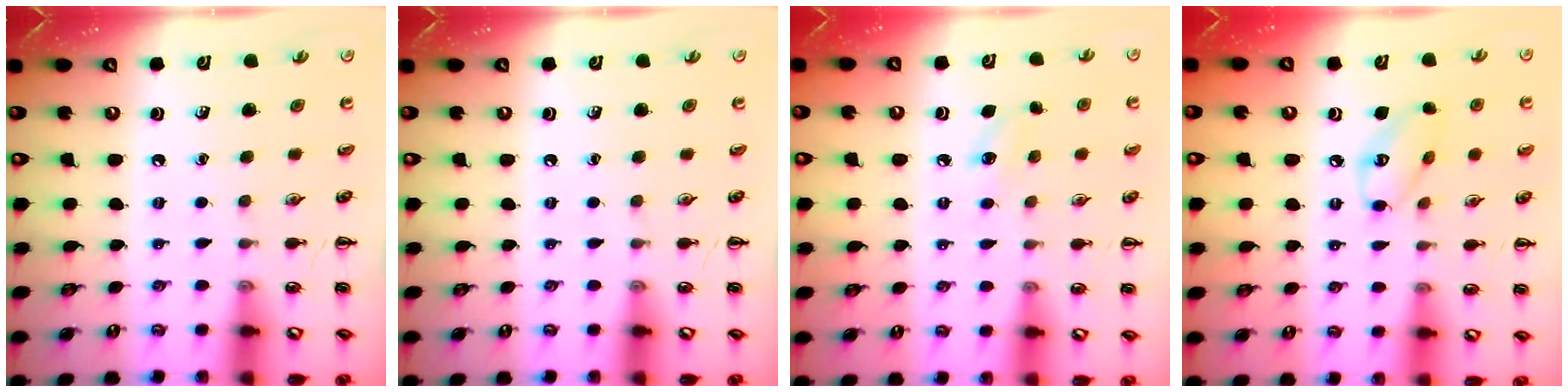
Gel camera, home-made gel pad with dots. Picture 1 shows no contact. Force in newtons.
{"total": 0.0}
{"total": 6.8, "press": 6.5, "slide": 2.1}
{"total": 7.4, "press": 7.3, "slide": 0.7}